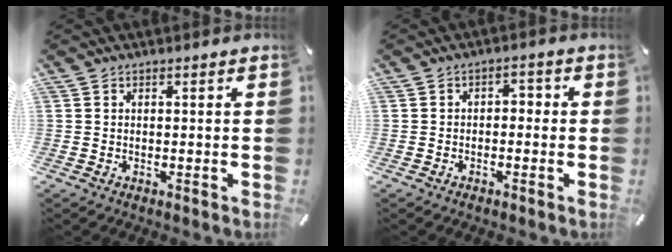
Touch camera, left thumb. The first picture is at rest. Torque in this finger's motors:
{"motor_torque": [-0.01, -0.08, 0.01, 0.04, 0.03]}